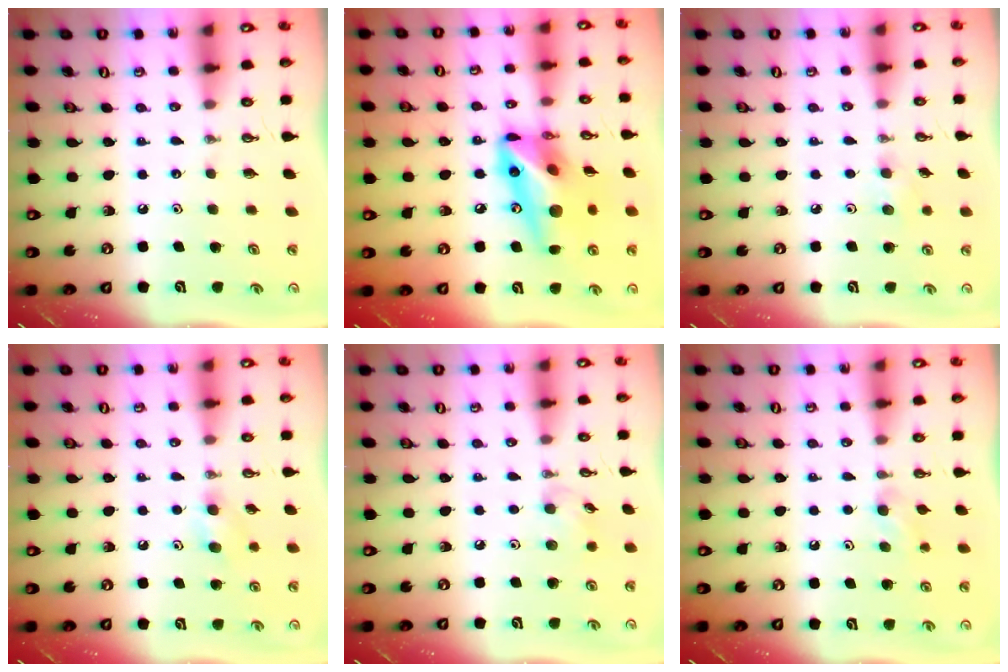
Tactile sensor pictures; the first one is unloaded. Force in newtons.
{"total": 17.3, "press": 17.0, "slide": 3.2}
{"total": 6.0, "press": 5.7, "slide": 1.7}
{"total": 6.2, "press": 6.1, "slide": 0.8}
{"total": 6.5, "press": 6.4, "slide": 1.3}
{"total": 4.4, "press": 4.2, "slide": 1.1}